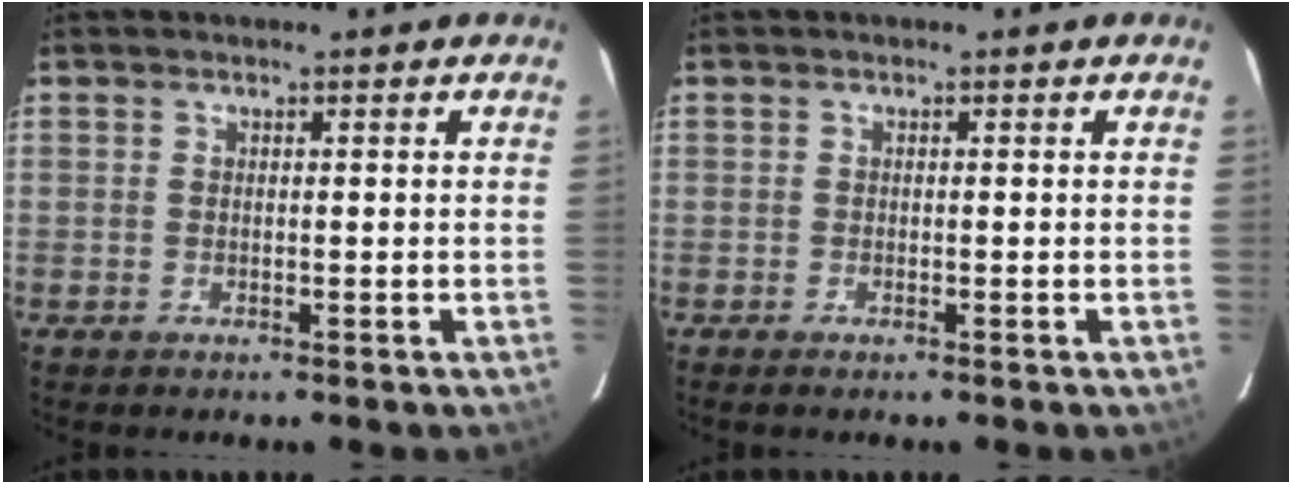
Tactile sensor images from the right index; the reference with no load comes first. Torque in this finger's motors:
{"motor_torque": [-0.11, -0.06, 0.03, 0.01]}